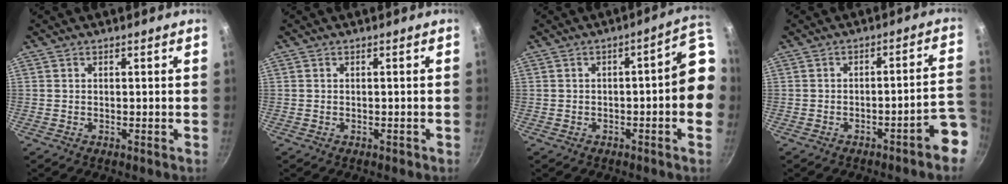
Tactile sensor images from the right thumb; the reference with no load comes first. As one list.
[{"total": 0.5, "force": [-0.3, 0.3, 0.2], "torque": [-0.004, 0.006, 0.000]}, {"total": 9.6, "force": [-0.5, 3.3, 8.9], "torque": [-0.085, 0.037, -0.006]}, {"total": 7.7, "force": [-4.2, 1.5, 6.3], "torque": [-0.052, 0.052, -0.049]}]